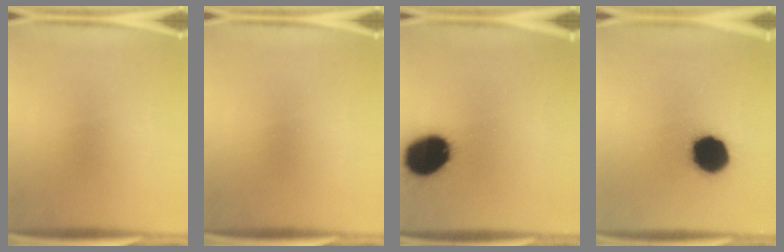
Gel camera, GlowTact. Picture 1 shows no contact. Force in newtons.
{"total": 0.0}
{"total": 18.2}
{"total": 16.2}